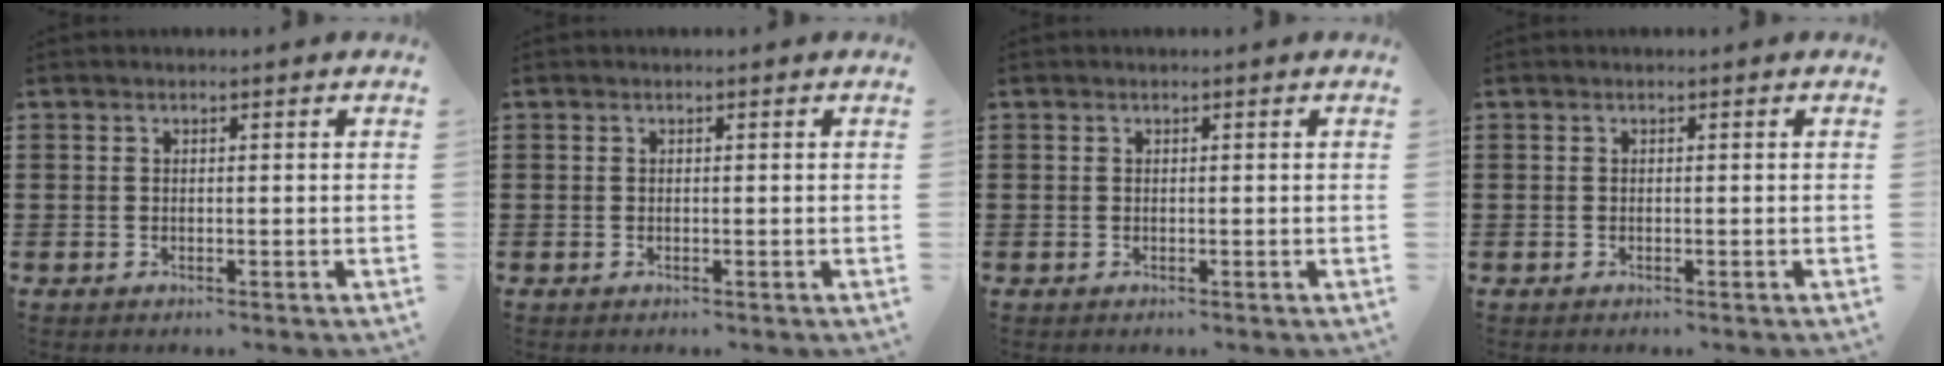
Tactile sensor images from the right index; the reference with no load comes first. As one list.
[{"total": 0.0}, {"total": 0.0}, {"total": 0.0}]